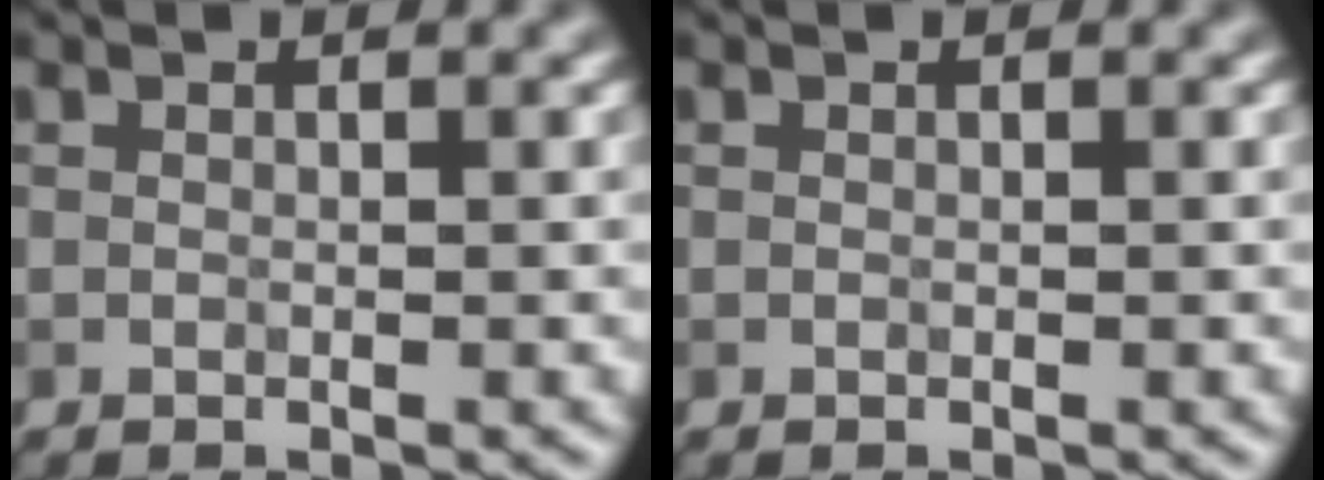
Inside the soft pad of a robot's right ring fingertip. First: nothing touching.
{"total": 0.0}